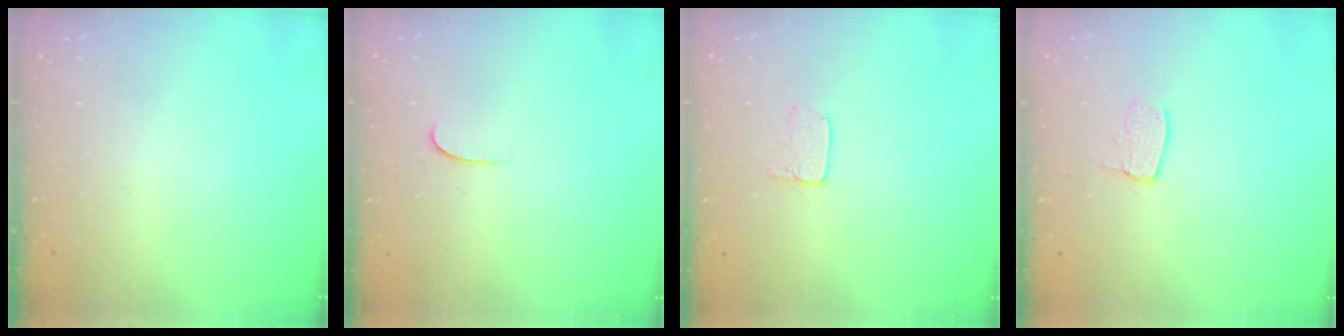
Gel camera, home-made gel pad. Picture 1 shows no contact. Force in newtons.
{"total": 4.3, "press": 4.3, "slide": 0.2}
{"total": 5.2, "press": 5.2, "slide": 0.4}
{"total": 5.2, "press": 5.2, "slide": 0.3}